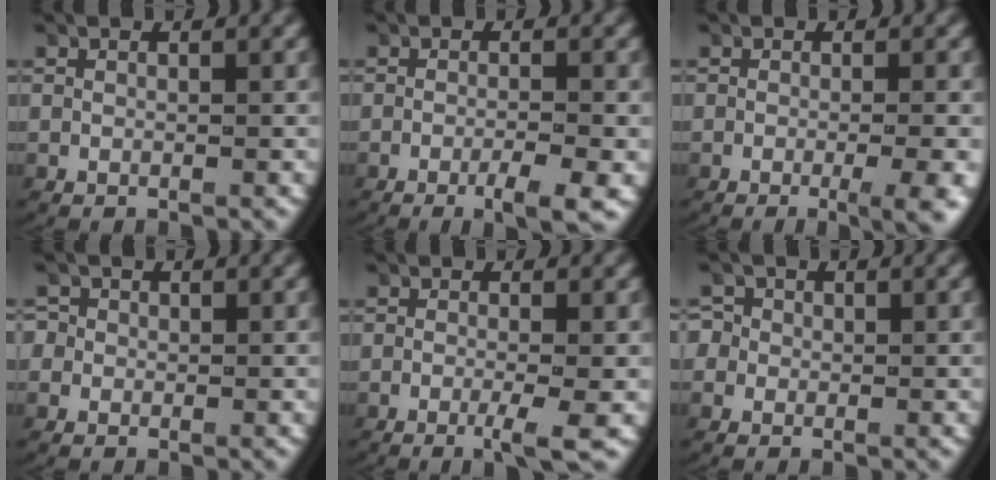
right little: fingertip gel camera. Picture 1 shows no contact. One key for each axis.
{"total": 3.6, "fx": -2.1, "fy": 0.5, "fz": 2.8, "tx": -0.037, "ty": -0.001, "tz": -0.038}
{"total": 3.9, "fx": -1.7, "fy": 0.5, "fz": 3.4, "tx": -0.029, "ty": 0.001, "tz": -0.034}
{"total": 2.5, "fx": 0.1, "fy": 2.4, "fz": 0.6, "tx": -0.021, "ty": -0.001, "tz": -0.005}
{"total": 2.9, "fx": -1.4, "fy": 0.1, "fz": 2.5, "tx": -0.034, "ty": -0.003, "tz": -0.029}
{"total": 3.1, "fx": 0.1, "fy": 3.0, "fz": 0.8, "tx": -0.027, "ty": -0.002, "tz": -0.004}